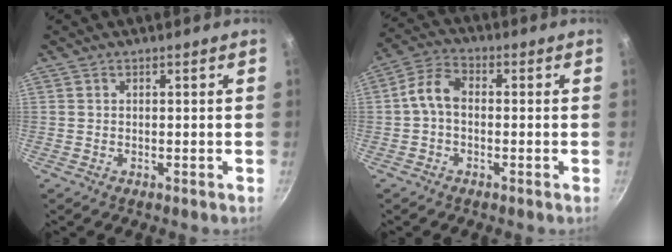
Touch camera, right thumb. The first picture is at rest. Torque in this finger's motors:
{"motor_torque": [2.08, 2.06, 1.20, -1.00, 0.64]}